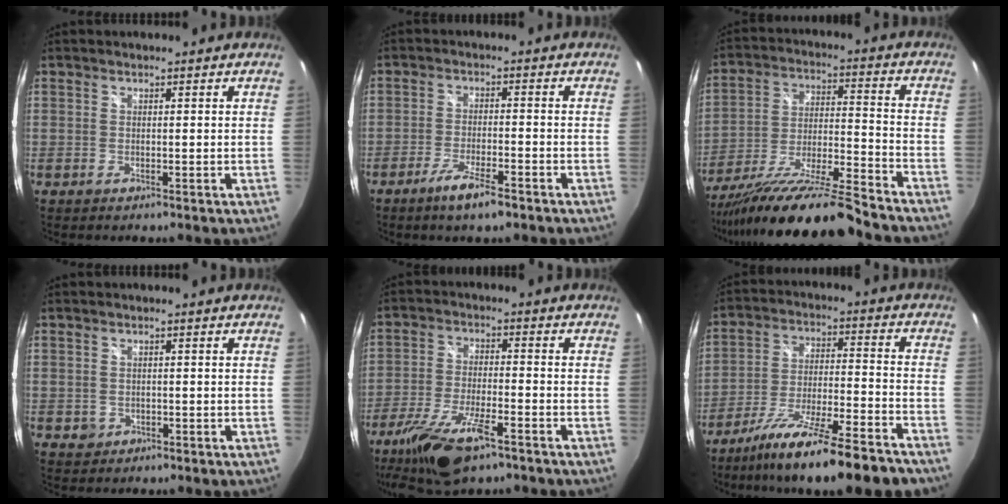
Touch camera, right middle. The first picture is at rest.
{"total": 6.4, "force": [-4.4, 1.1, 4.5], "torque": [-0.102, -0.011, -0.080]}
{"total": 20.4, "force": [-17.2, 0.3, 11.1], "torque": [-0.213, -0.049, -0.286]}
{"total": 1.8, "force": [-0.4, 1.7, 0.4], "torque": [-0.007, -0.002, -0.002]}
{"total": 13.2, "force": [-8.8, 3.9, 9.0], "torque": [-0.198, -0.029, -0.165]}
{"total": 19.3, "force": [-15.5, 1.4, 11.5], "torque": [-0.208, -0.045, -0.246]}